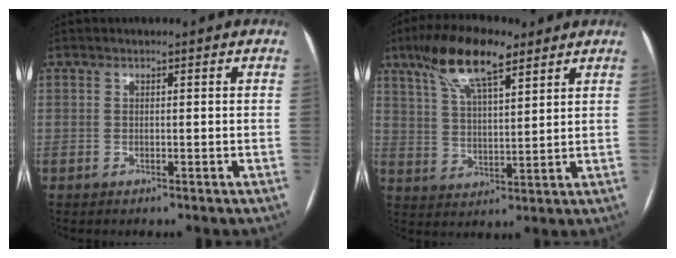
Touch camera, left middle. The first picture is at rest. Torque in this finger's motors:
{"motor_torque": [1.32, -0.82, 0.74, 0.21]}